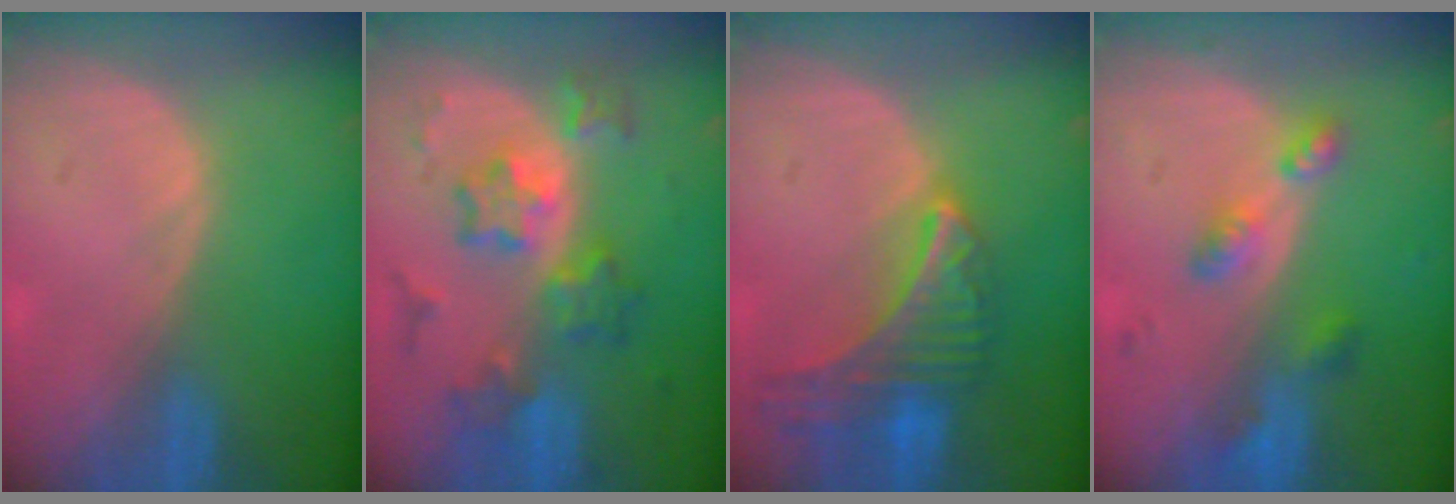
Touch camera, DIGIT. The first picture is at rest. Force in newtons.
{"total": 8.3, "press": 8.3, "slide": 0.6}
{"total": 9.0, "press": 7.9, "slide": 4.3}
{"total": 5.3, "press": 4.8, "slide": 2.2}